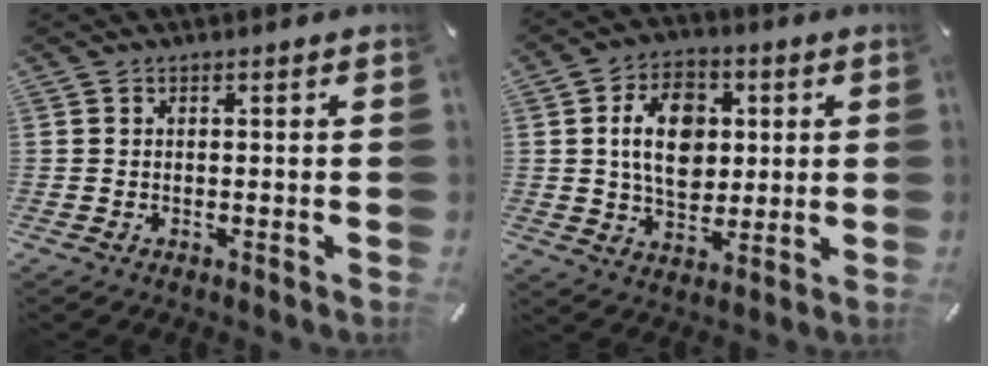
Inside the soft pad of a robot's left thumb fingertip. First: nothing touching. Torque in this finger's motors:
{"motor_torque": [0.56, 0.41, 0.27, -0.02, 0.39]}